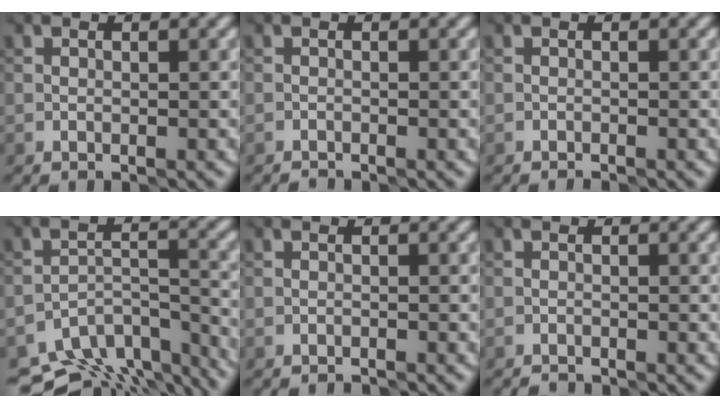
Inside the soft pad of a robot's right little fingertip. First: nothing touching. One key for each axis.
{"total": 0.9, "fx": -0.9, "fy": -0.1, "fz": -0.1, "tx": 0.001, "ty": -0.004, "tz": -0.023}
{"total": 0.7, "fx": -0.7, "fy": -0.1, "fz": -0.1, "tx": 0.003, "ty": -0.002, "tz": -0.015}
{"total": 11.8, "fx": -9.0, "fy": 5.7, "fz": 5.1, "tx": -0.084, "ty": 0.003, "tz": -0.107}
{"total": 1.0, "fx": -1.0, "fy": -0.1, "fz": -0.1, "tx": 0.004, "ty": -0.003, "tz": -0.020}
{"total": 1.1, "fx": -1.1, "fy": 0.0, "fz": -0.1, "tx": 0.001, "ty": -0.004, "tz": -0.026}